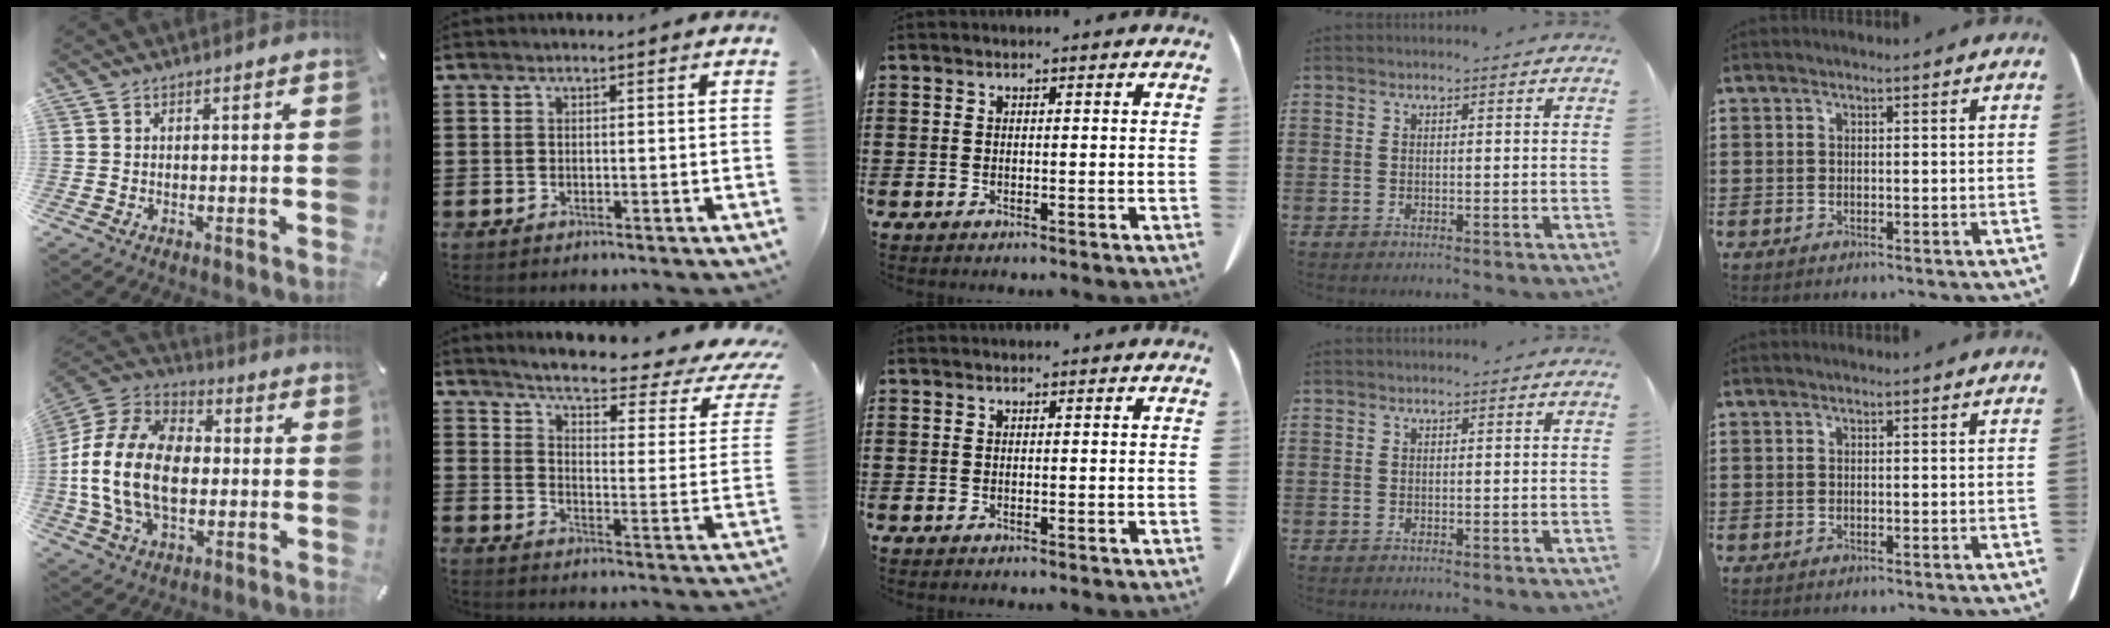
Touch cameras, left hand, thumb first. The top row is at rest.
{"thumb": {"total": 18.6, "force": [-1.9, 13.3, 12.9], "torque": [-0.287, 0.023, -0.035]}, "index": {"total": 5.6, "force": [4.1, 0.5, 3.8], "torque": [-0.083, -0.035, 0.062]}}